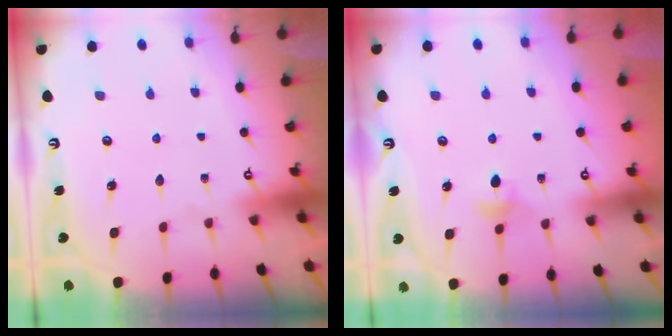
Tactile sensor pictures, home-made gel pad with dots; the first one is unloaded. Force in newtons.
{"total": 4.5, "press": 4.4, "slide": 0.9}